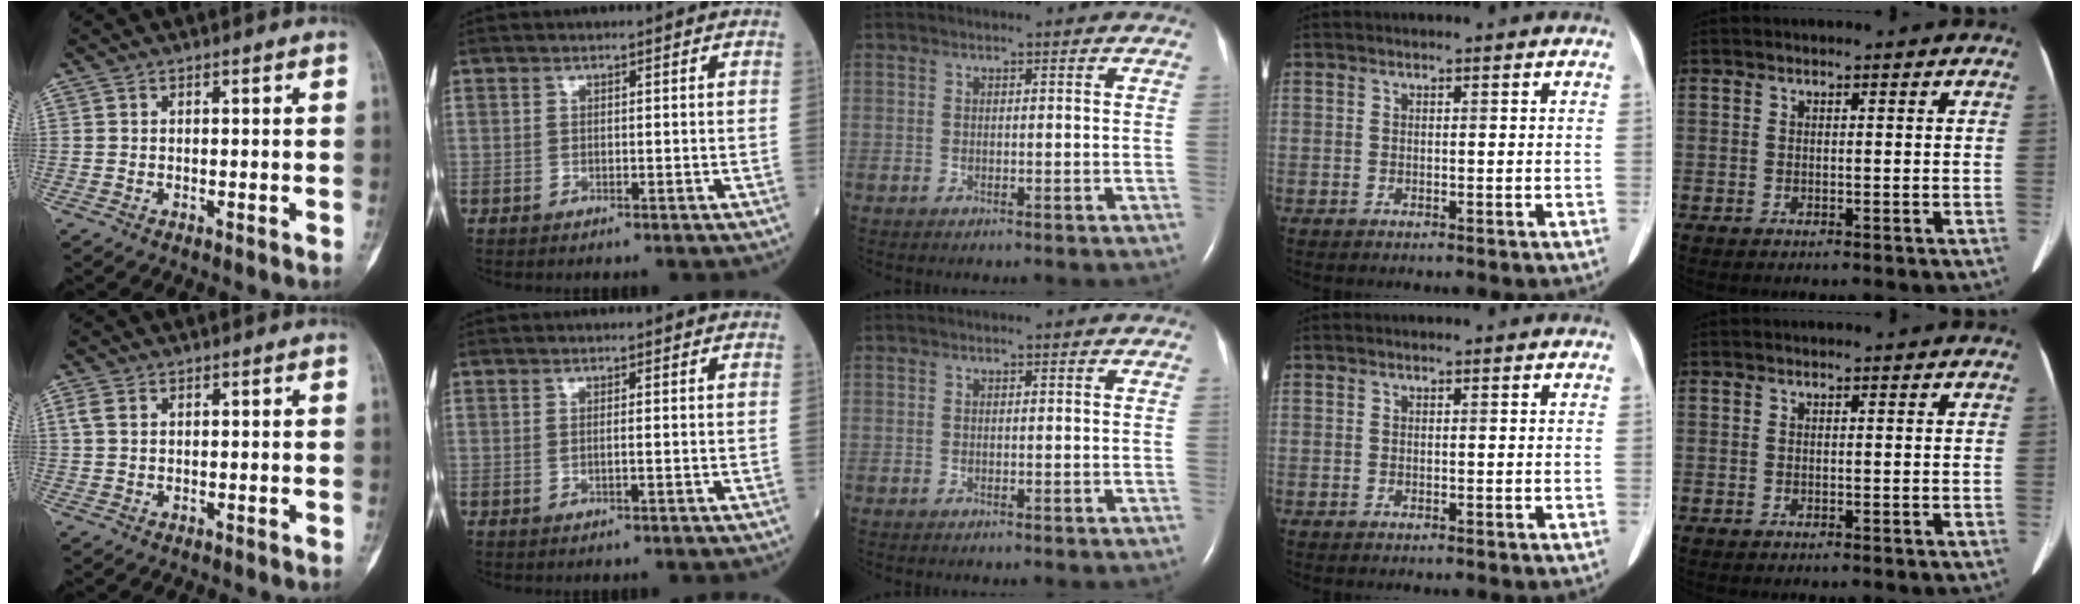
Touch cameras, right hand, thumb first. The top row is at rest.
{"thumb": {"total": 2.3, "force": [0.9, 1.4, 1.6], "torque": [-0.043, 0.007, 0.022]}, "index": {"total": 0.7, "force": [0.0, -0.2, 0.7], "torque": [-0.017, -0.001, 0.002]}}